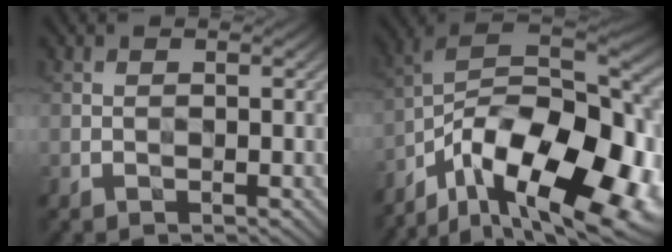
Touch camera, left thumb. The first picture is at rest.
{"total": 19.8, "force": [-11.0, 8.9, 13.9], "torque": [-0.221, -0.010, -0.151]}